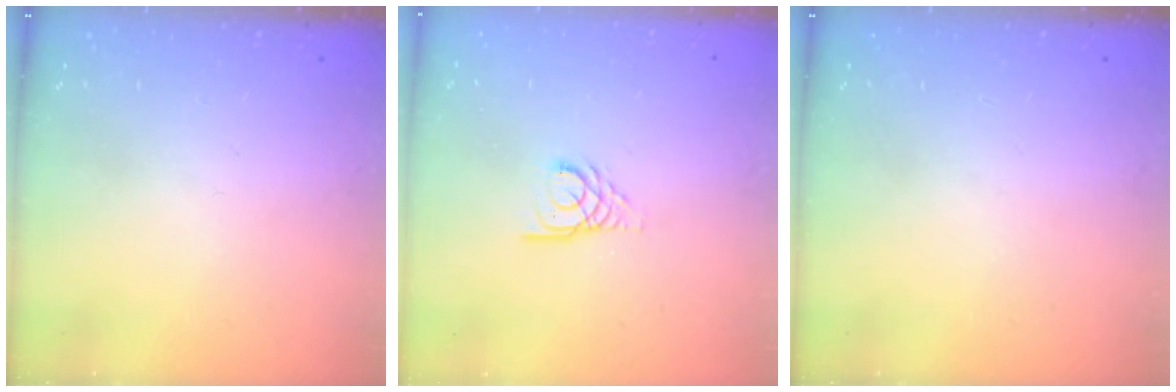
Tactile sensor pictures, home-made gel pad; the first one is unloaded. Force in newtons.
{"total": 4.1, "press": 4.1, "slide": 0.2}
{"total": 0.0}